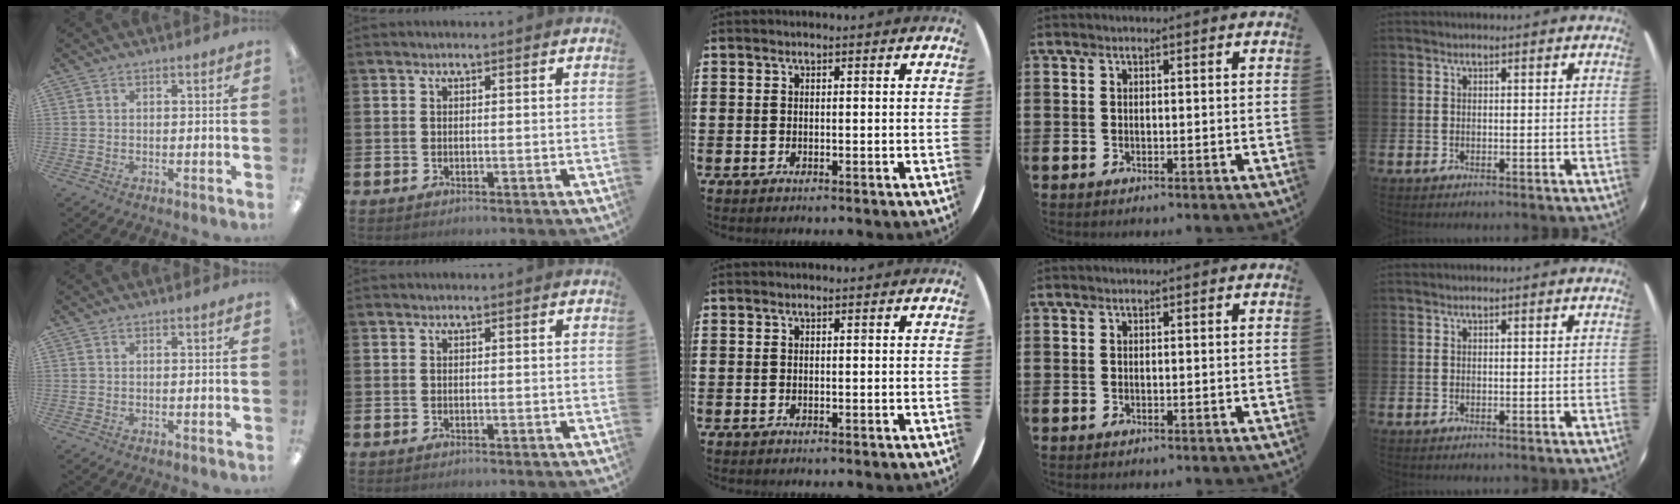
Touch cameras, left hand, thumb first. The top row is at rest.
{}